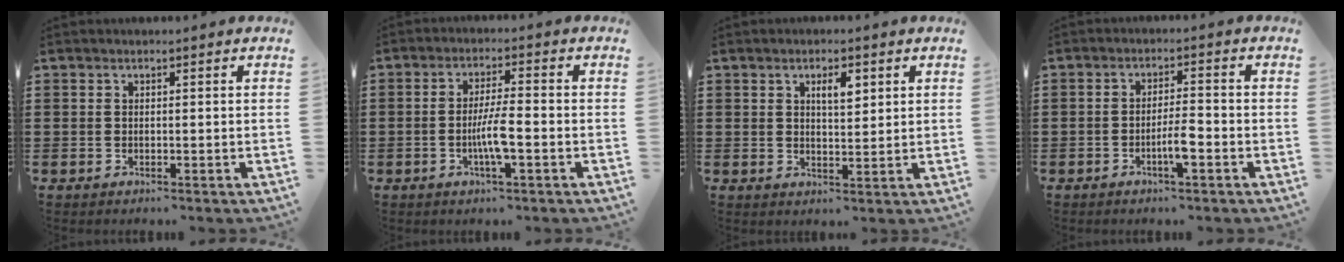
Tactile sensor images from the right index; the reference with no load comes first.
{"total": 5.3, "force": [-1.6, 0.8, 5.0], "torque": [-0.100, -0.004, -0.033]}
{"total": 3.3, "force": [1.5, 1.2, 2.7], "torque": [-0.050, 0.004, 0.022]}
{"total": 4.1, "force": [-1.7, 0.7, 3.6], "torque": [-0.069, 0.000, -0.033]}